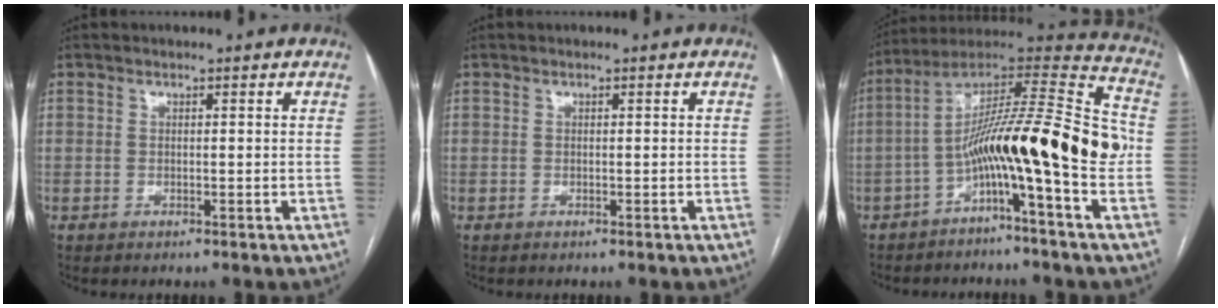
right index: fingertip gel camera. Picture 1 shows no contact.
{"total": 0.0}
{"total": 18.1, "force": [-4.0, 0.7, 17.6], "torque": [-0.287, 0.037, -0.072]}